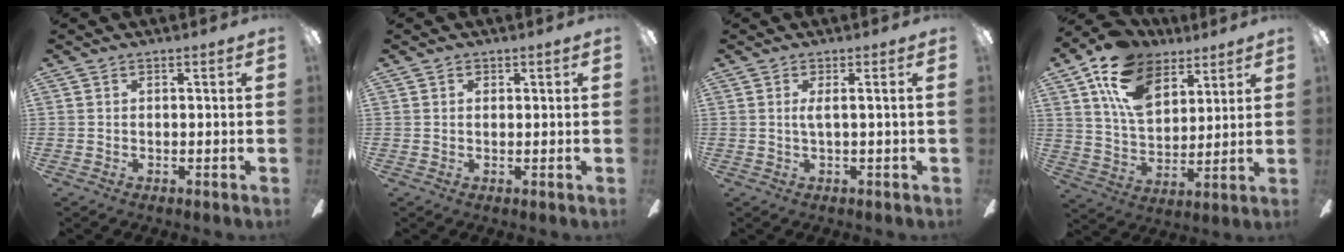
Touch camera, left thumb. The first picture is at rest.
{"total": 0.8, "force": [0.4, 0.6, 0.4], "torque": [0.000, -0.001, 0.005]}
{"total": 2.2, "force": [0.4, -0.4, 2.2], "torque": [-0.044, -0.003, 0.004]}
{"total": 16.9, "force": [9.8, 10.3, 9.1], "torque": [-0.172, -0.027, 0.184]}